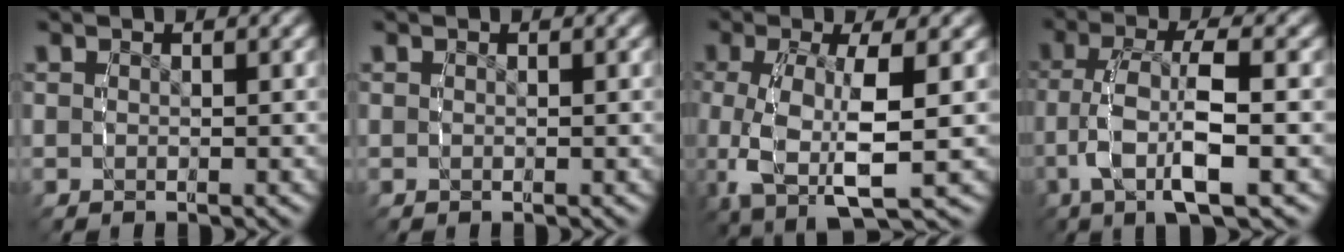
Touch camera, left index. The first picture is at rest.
{"total": 0.0}
{"total": 8.4, "force": [-2.2, 4.8, 6.5], "torque": [-0.154, -0.041, -0.018]}
{"total": 6.7, "force": [-1.2, 3.1, 5.9], "torque": [-0.124, -0.008, -0.022]}